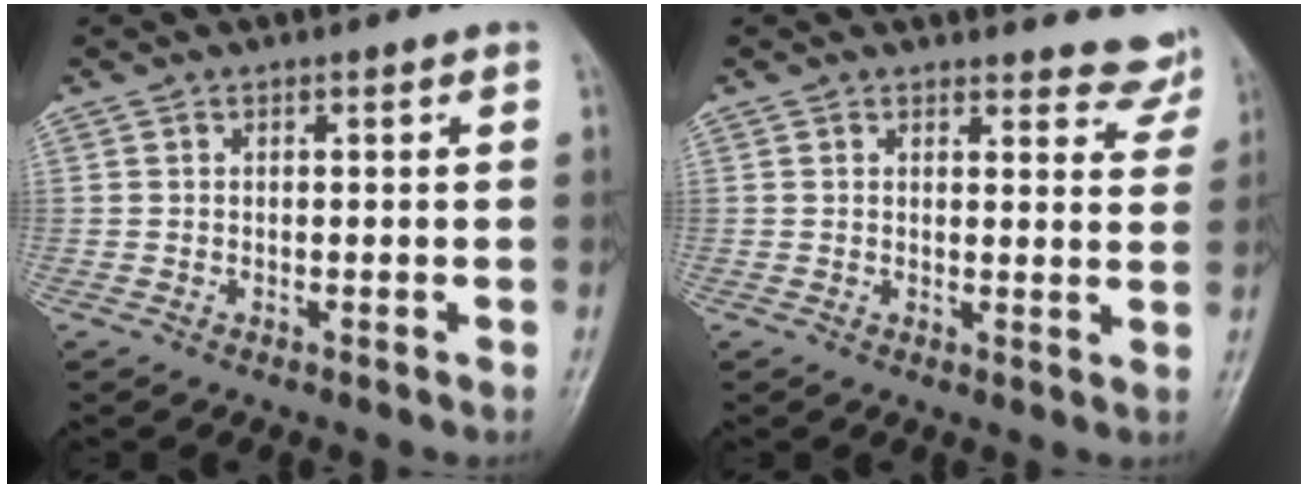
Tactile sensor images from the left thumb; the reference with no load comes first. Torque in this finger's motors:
{"motor_torque": [0.02, -0.01, 0.06, -0.02, 0.01]}